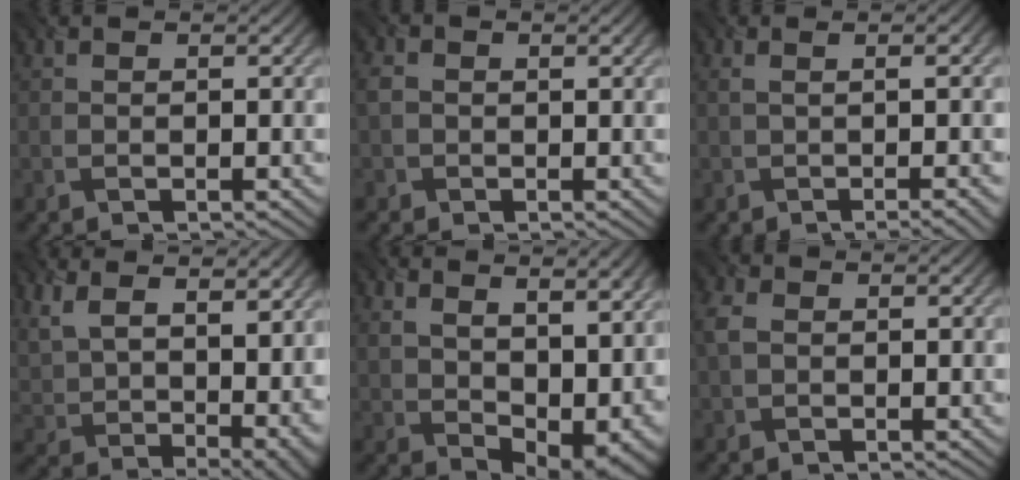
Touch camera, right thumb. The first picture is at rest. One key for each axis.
{"total": 2.2, "fx": 0.0, "fy": 2.0, "fz": 1.0, "tx": -0.027, "ty": 0.003, "tz": -0.006}
{"total": 5.6, "fx": -0.2, "fy": 1.6, "fz": 5.3, "tx": -0.059, "ty": 0.007, "tz": 0.000}
{"total": 14.2, "fx": 7.4, "fy": 6.4, "fz": 10.3, "tx": -0.212, "ty": 0.008, "tz": 0.143}
{"total": 15.5, "fx": 4.7, "fy": 8.3, "fz": 12.2, "tx": -0.179, "ty": 0.005, "tz": 0.112}
{"total": 2.4, "fx": 0.3, "fy": 1.8, "fz": 1.6, "tx": -0.045, "ty": 0.008, "tz": 0.000}